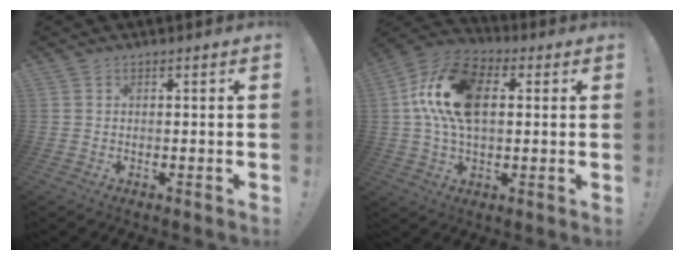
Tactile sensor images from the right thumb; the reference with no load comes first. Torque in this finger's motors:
{"motor_torque": [2.13, 2.55, 0.89, -0.65, 0.25]}